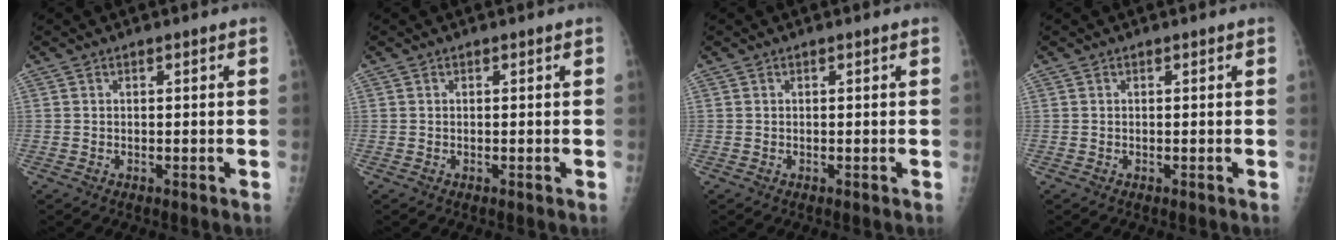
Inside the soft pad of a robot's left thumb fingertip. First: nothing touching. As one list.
[{"total": 0.0}, {"total": 0.0}, {"total": 0.0}]